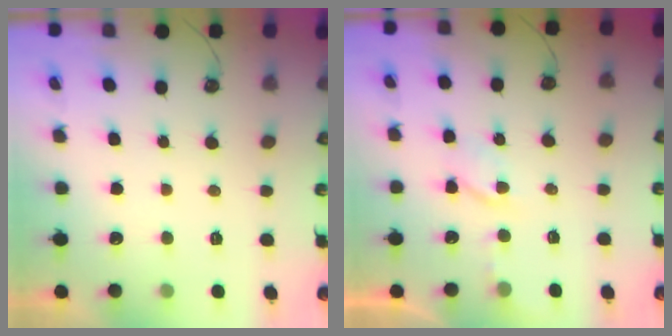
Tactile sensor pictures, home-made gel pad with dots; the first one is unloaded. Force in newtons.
{"total": 3.6, "press": 3.6, "slide": 0.5}